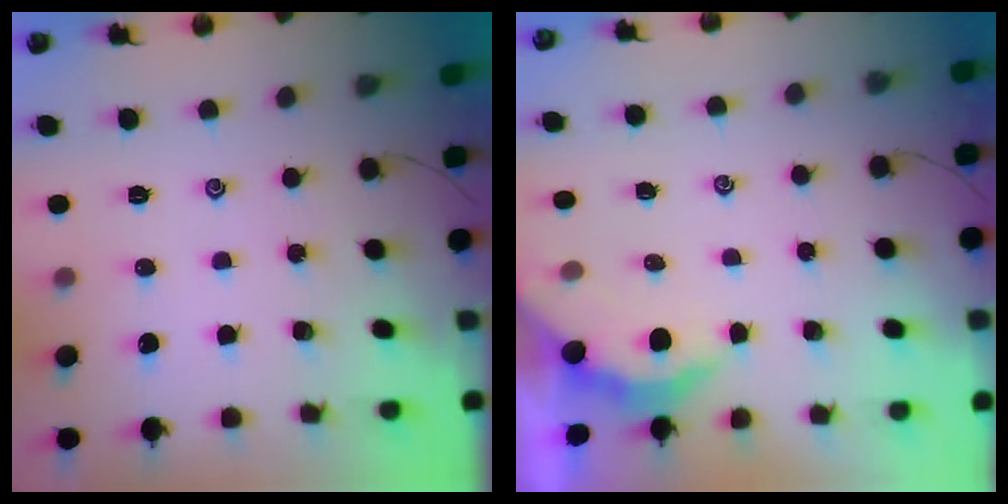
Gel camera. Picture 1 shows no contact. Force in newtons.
{"total": 2.3, "press": 2.3, "slide": 0.2}